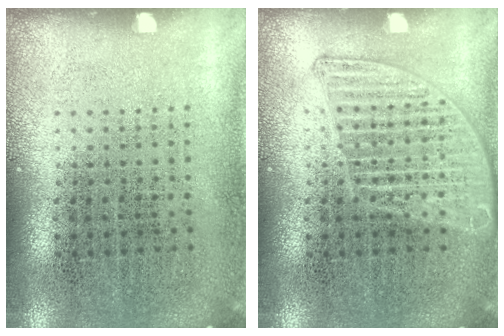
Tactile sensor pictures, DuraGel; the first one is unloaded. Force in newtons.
{"total": 2.2, "press": 2.2, "slide": 0.4}